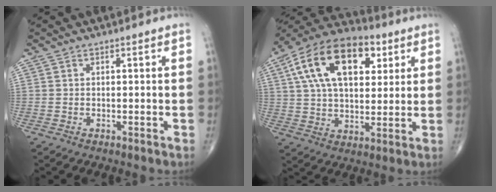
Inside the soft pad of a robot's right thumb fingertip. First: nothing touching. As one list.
[{"total": 20.8, "force": [7.3, 11.7, 15.6], "torque": [-0.252, 0.004, 0.118]}]